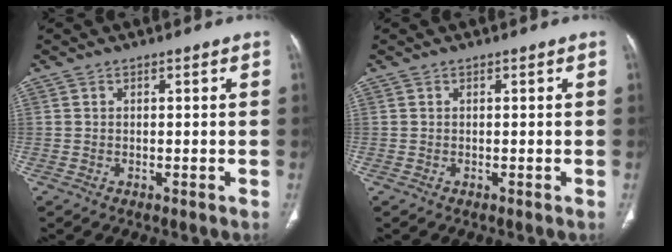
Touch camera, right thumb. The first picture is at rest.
{"total": 0.0}